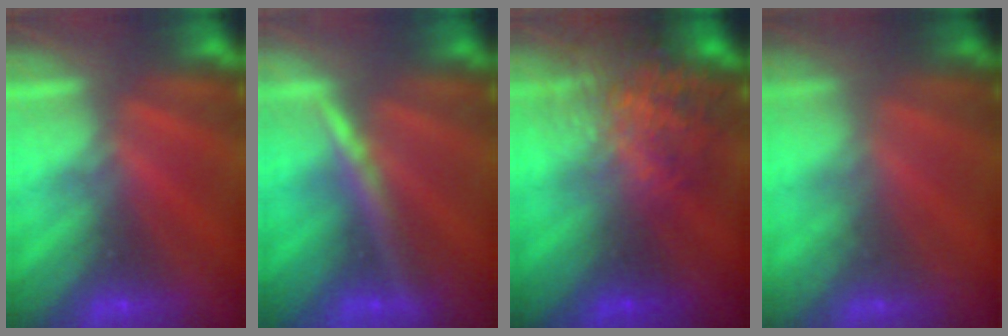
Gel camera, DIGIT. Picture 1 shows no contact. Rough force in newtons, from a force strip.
{"total": 2.5}
{"total": 7.7}
{"total": 1.8}